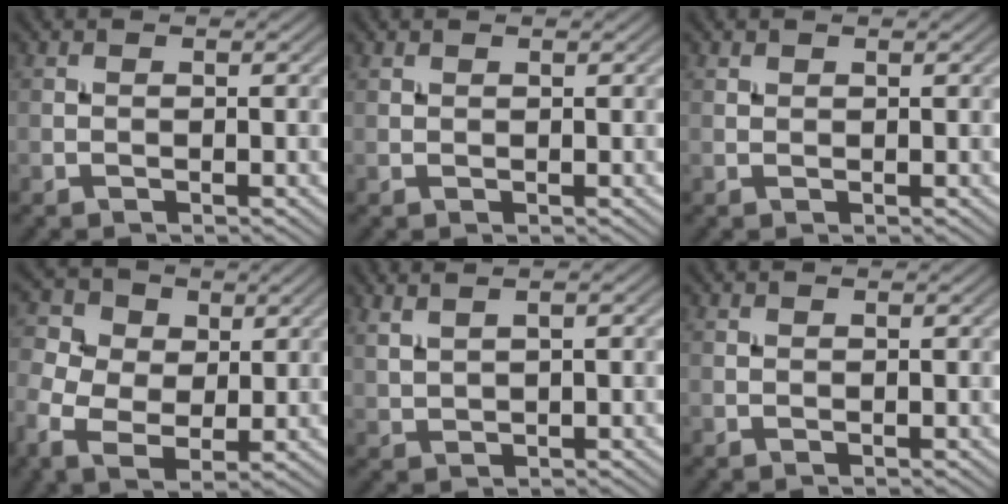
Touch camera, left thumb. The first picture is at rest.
{"total": 0.6, "force": [0.5, 0.2, 0.1], "torque": [-0.005, 0.001, 0.013]}
{"total": 0.6, "force": [0.5, 0.3, 0.1], "torque": [-0.003, 0.000, 0.012]}
{"total": 8.2, "force": [0.5, 6.3, 5.2], "torque": [-0.143, 0.004, 0.002]}
{"total": 3.8, "force": [2.3, 1.0, 2.9], "torque": [-0.053, 0.009, 0.039]}
{"total": 0.0}